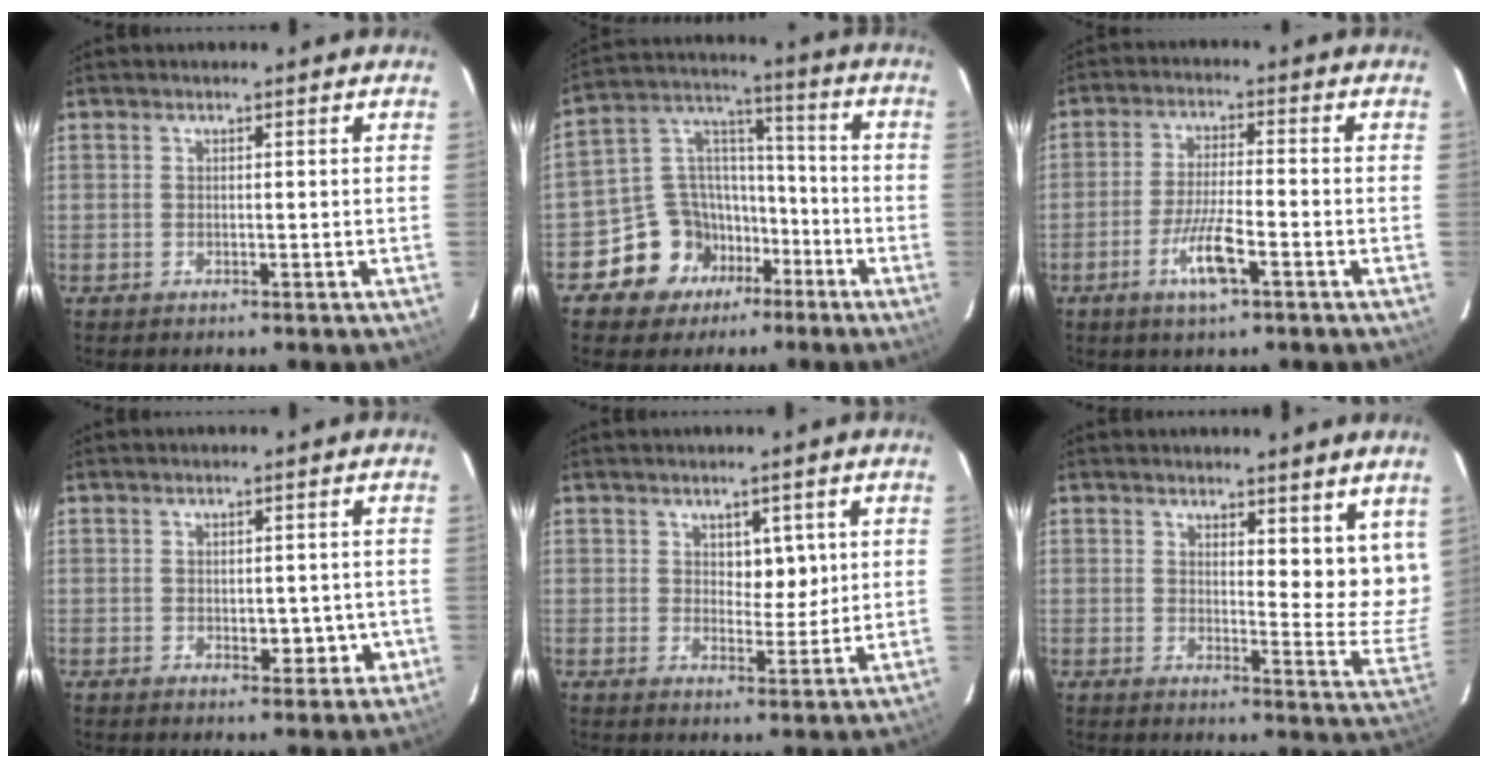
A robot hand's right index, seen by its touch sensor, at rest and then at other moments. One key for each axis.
{"total": 13.1, "fx": -6.4, "fy": 10.6, "fz": 4.2, "tx": -0.079, "ty": 0.065, "tz": -0.099}
{"total": 7.3, "fx": -3.5, "fy": 1.1, "fz": 6.3, "tx": -0.125, "ty": -0.006, "tz": -0.062}
{"total": 4.5, "fx": -1.1, "fy": 2.6, "fz": 3.5, "tx": -0.040, "ty": 0.009, "tz": -0.005}
{"total": 4.4, "fx": 1.4, "fy": 2.6, "fz": 3.2, "tx": -0.044, "ty": 0.001, "tz": 0.026}
{"total": 10.4, "fx": 7.4, "fy": 3.2, "fz": 6.5, "tx": -0.073, "ty": -0.034, "tz": 0.087}